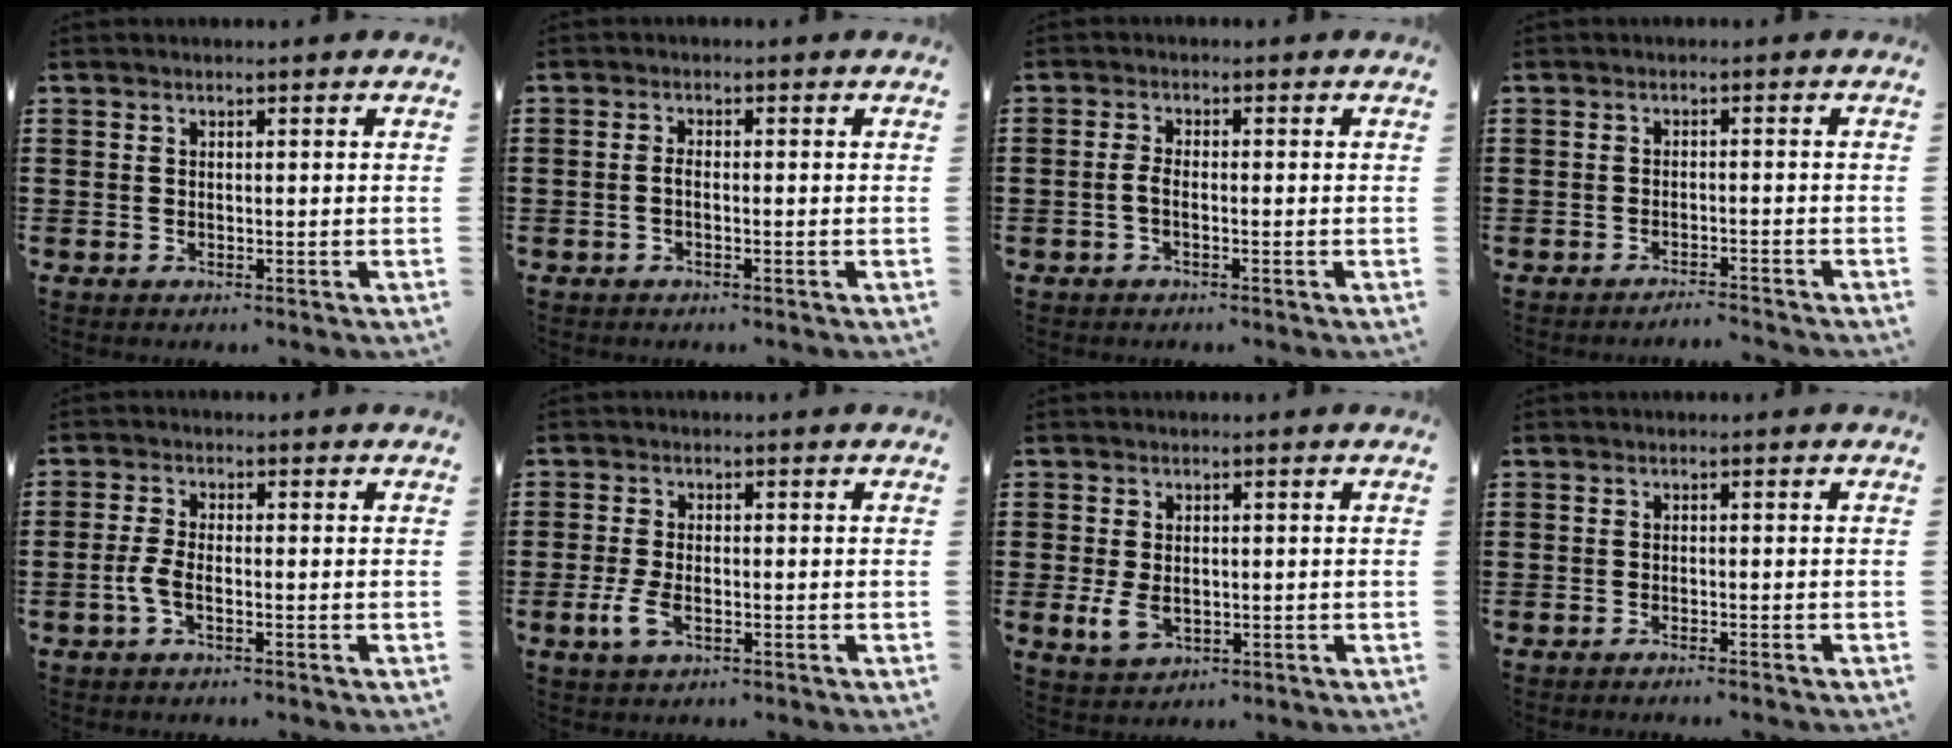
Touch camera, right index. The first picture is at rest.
{"total": 1.1, "force": [-0.6, 0.1, 1.0], "torque": [-0.028, -0.007, -0.012]}
{"total": 1.9, "force": [-0.8, 0.4, 1.7], "torque": [-0.046, -0.007, -0.018]}
{"total": 2.0, "force": [-2.0, -0.3, 0.2], "torque": [-0.008, -0.002, -0.041]}
{"total": 2.9, "force": [-1.2, 0.8, 2.6], "torque": [-0.067, -0.008, -0.027]}
{"total": 3.6, "force": [-1.3, 1.6, 3.0], "torque": [-0.081, -0.012, -0.030]}
{"total": 3.3, "force": [-0.6, 2.1, 2.6], "torque": [-0.064, -0.005, -0.012]}
{"total": 1.0, "force": [-1.0, -0.3, 0.2], "torque": [-0.007, -0.004, -0.018]}